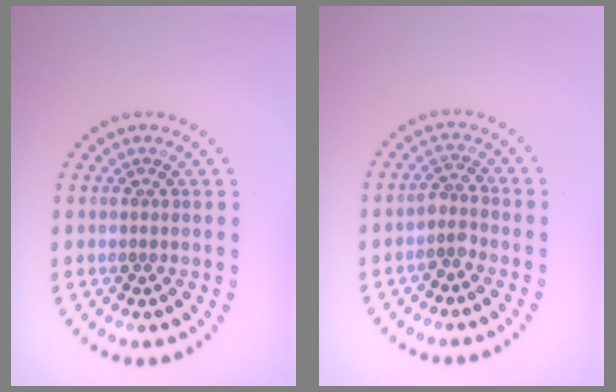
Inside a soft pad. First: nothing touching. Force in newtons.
{"total": 1.8, "press": 1.3, "slide": 1.2}